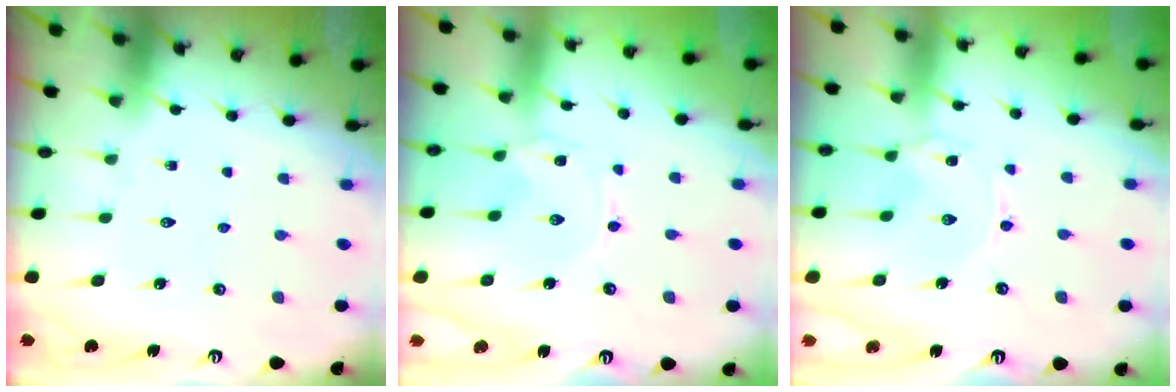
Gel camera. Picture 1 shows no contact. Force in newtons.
{"total": 0.0}
{"total": 0.0}